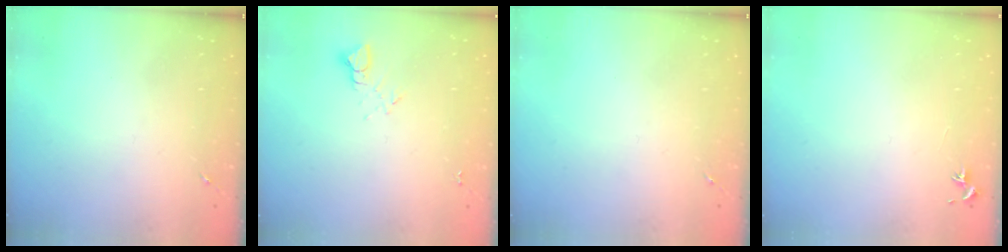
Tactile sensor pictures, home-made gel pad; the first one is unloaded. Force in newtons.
{"total": 4.0, "press": 4.0, "slide": 0.4}
{"total": 0.0}
{"total": 0.8, "press": 0.7, "slide": 0.3}